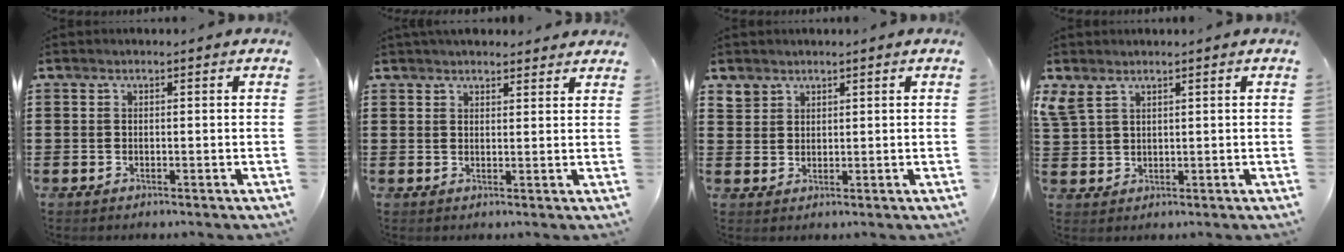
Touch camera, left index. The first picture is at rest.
{"total": 2.6, "force": [2.5, 0.5, 0.3], "torque": [-0.012, -0.002, 0.048]}
{"total": 2.2, "force": [1.8, 1.3, 0.0], "torque": [-0.007, 0.003, 0.036]}
{"total": 3.1, "force": [2.2, 1.6, 1.4], "torque": [-0.037, 0.003, 0.042]}